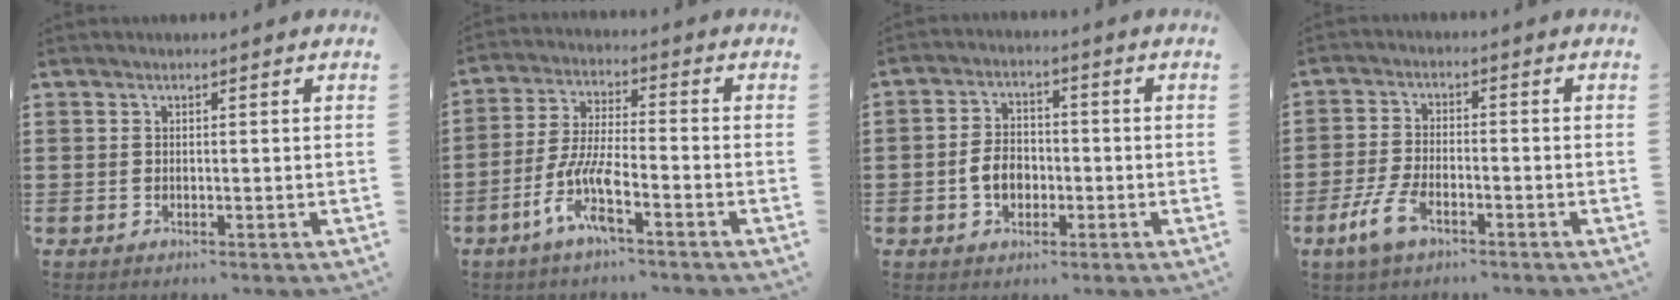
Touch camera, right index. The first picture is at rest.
{"total": 8.3, "force": [-4.7, 1.6, 6.7], "torque": [-0.160, -0.014, -0.095]}
{"total": 4.9, "force": [-1.3, 3.4, 3.3], "torque": [-0.079, 0.002, -0.027]}
{"total": 5.7, "force": [-3.1, 2.3, 4.2], "torque": [-0.110, -0.008, -0.065]}